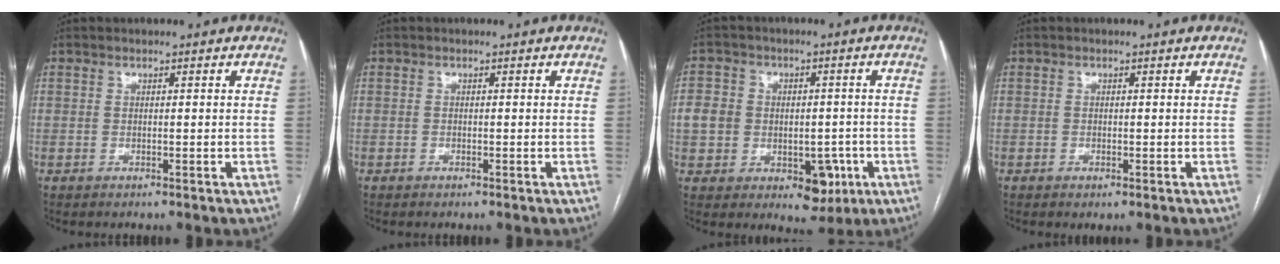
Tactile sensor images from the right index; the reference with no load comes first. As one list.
[{"total": 0.0}, {"total": 10.2, "force": [-2.2, 8.1, 5.8], "torque": [-0.070, 0.025, -0.021]}, {"total": 0.6, "force": [-0.2, 0.3, 0.4], "torque": [-0.007, -0.001, -0.002]}]